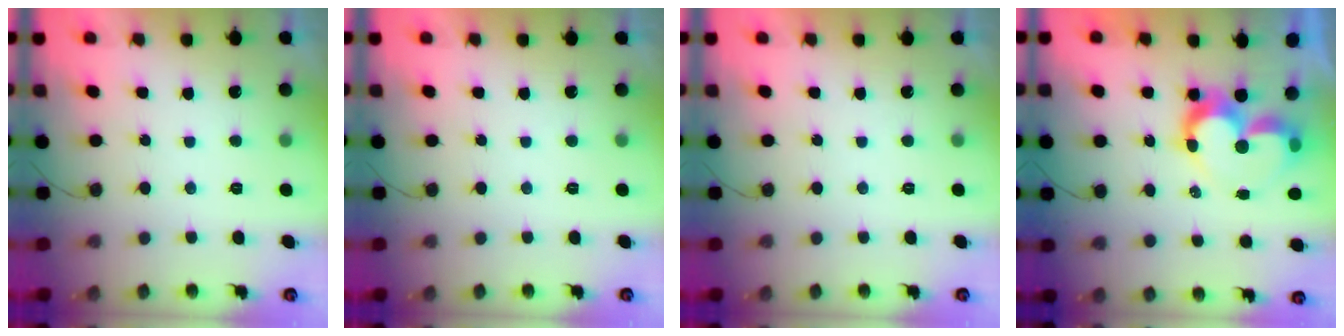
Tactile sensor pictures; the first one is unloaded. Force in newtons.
{"total": 1.8, "press": 1.8, "slide": 0.1}
{"total": 1.6, "press": 1.6, "slide": 0.0}
{"total": 10.6, "press": 10.6, "slide": 0.7}